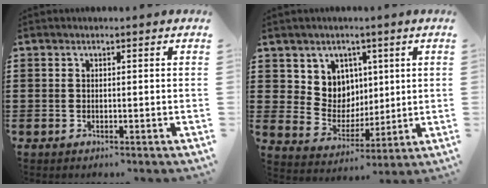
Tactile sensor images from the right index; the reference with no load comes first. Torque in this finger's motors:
{"motor_torque": [0.36, 0.16, 0.18, 0.03]}